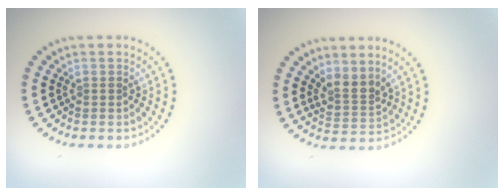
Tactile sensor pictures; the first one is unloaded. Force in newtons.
{"total": 2.5, "press": 1.9, "slide": 1.6}